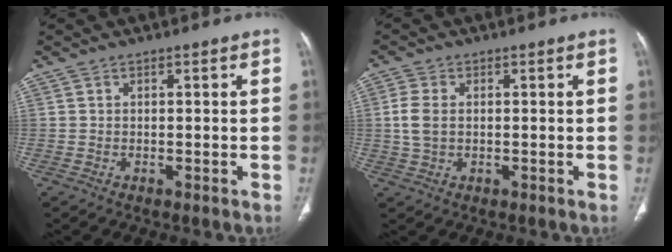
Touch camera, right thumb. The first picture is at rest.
{"total": 4.5, "force": [0.3, 2.9, 3.5], "torque": [-0.083, 0.005, 0.005]}